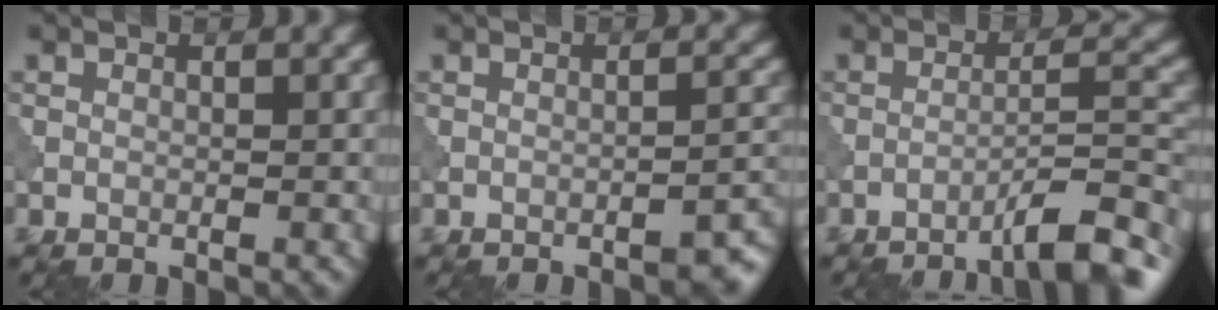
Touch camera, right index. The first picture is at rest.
{"total": 2.9, "force": [-2.2, 0.6, 1.7], "torque": [-0.017, 0.011, -0.034]}
{"total": 6.4, "force": [-4.7, 1.0, 4.2], "torque": [-0.051, 0.017, -0.074]}